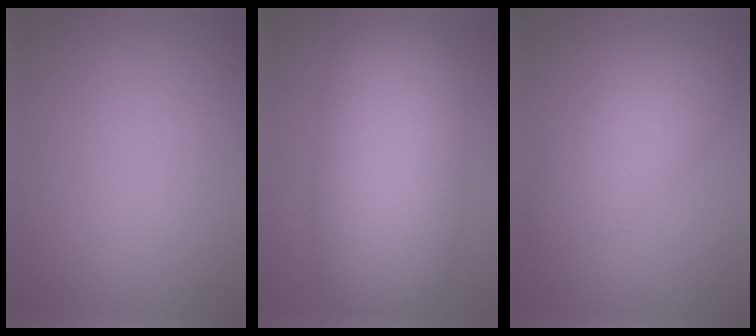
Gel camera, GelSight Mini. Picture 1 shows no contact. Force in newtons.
{"total": 10.8, "press": 10.8, "slide": 0.3}
{"total": 3.8, "press": 3.8, "slide": 0.1}